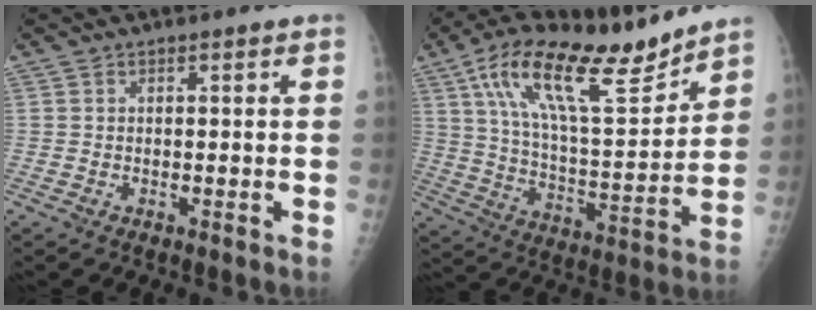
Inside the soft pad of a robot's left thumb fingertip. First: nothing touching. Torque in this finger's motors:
{"motor_torque": [0.51, 0.42, 1.59, -1.18, 0.52]}